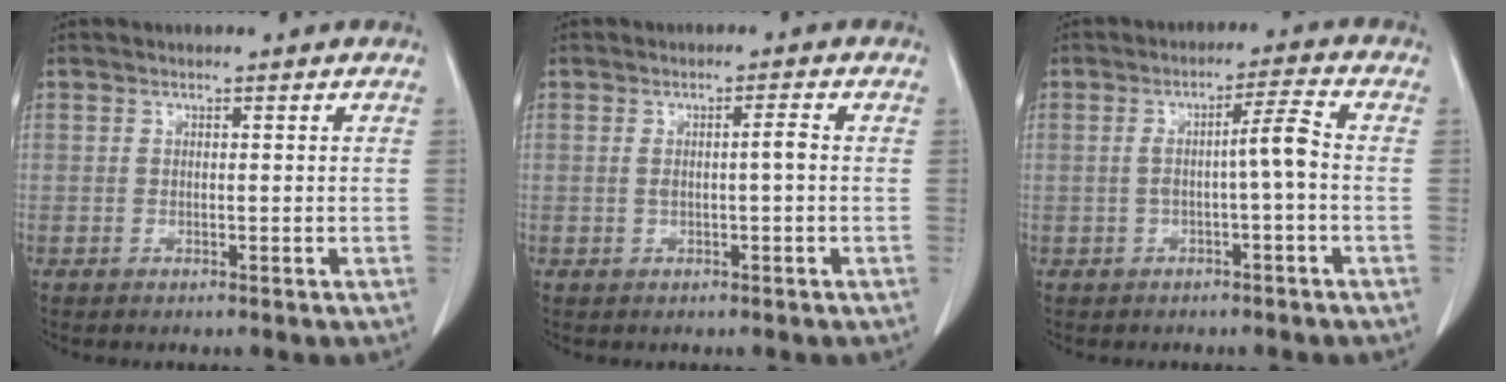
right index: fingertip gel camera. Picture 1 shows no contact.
{"total": 2.3, "force": [-0.1, 0.1, 2.3], "torque": [-0.041, 0.006, 0.001]}
{"total": 4.7, "force": [-0.7, -0.1, 4.6], "torque": [-0.076, 0.017, -0.009]}